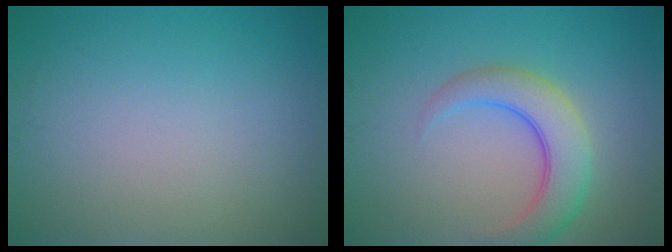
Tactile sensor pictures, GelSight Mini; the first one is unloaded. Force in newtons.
{"total": 4.8, "press": 4.8, "slide": 0.3}